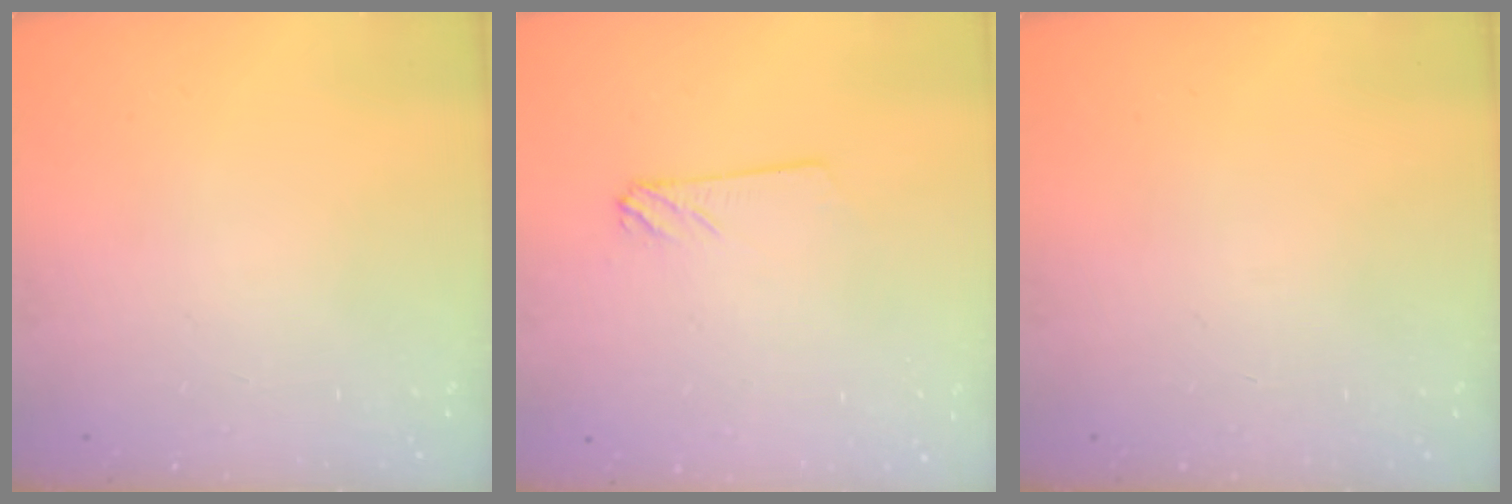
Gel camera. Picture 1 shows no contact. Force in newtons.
{"total": 2.4, "press": 2.4, "slide": 0.3}
{"total": 0.0}